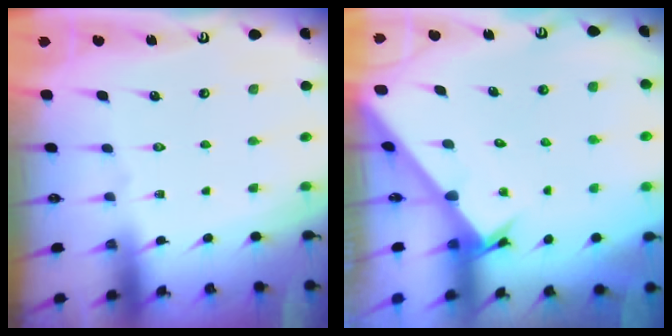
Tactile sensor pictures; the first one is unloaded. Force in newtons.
{"total": 2.4, "press": 2.4, "slide": 0.1}